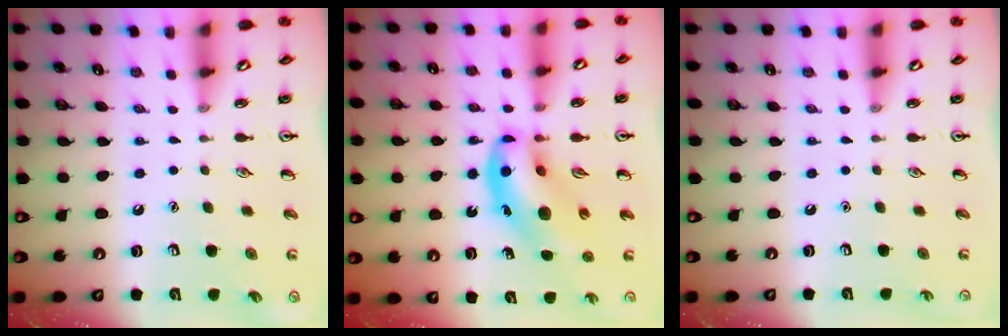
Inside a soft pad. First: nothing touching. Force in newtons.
{"total": 13.3, "press": 12.8, "slide": 3.8}
{"total": 0.0}